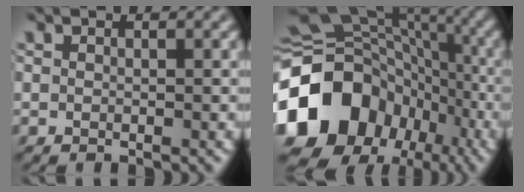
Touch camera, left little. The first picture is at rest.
{"total": 17.4, "force": [-6.1, 14.1, 8.1], "torque": [-0.199, 0.007, -0.121]}